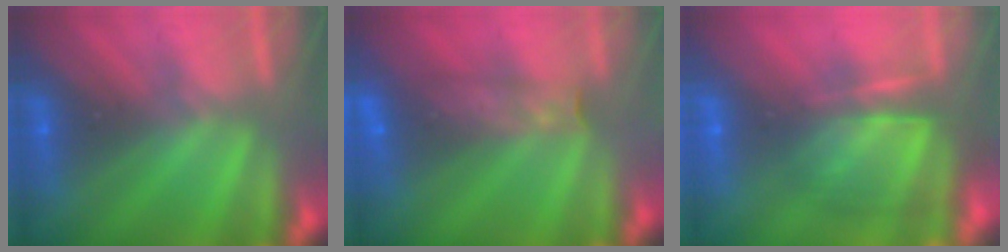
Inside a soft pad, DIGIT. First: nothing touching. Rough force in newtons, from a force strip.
{"total": 8.5}
{"total": 6.5}